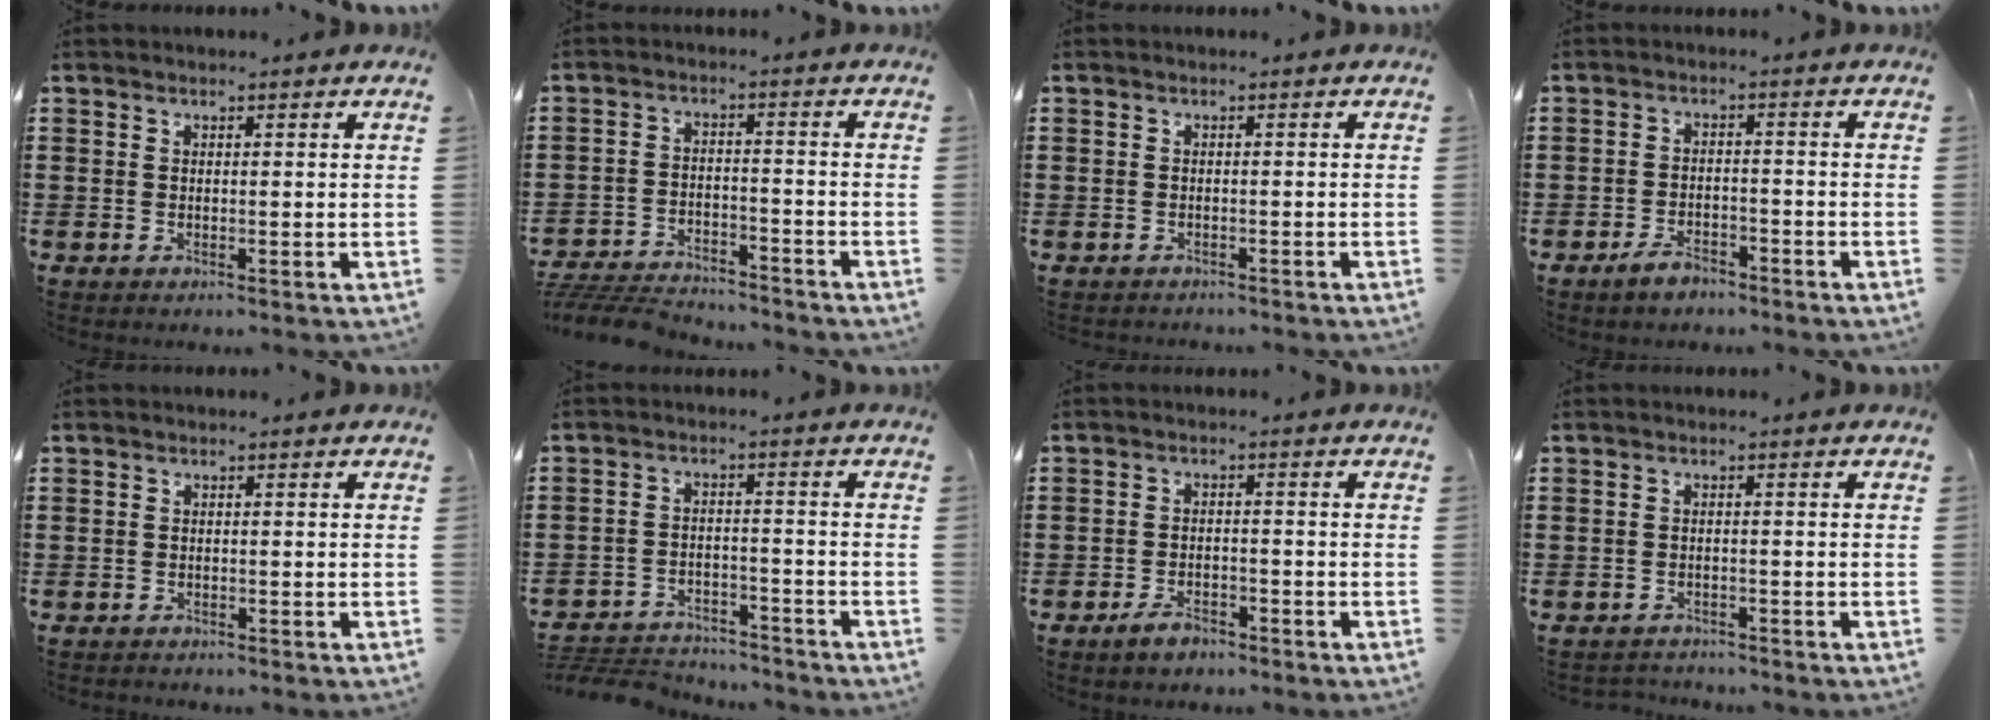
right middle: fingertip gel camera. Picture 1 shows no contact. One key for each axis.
{"total": 5.9, "fx": -5.8, "fy": 0.9, "fz": 1.0, "tx": -0.031, "ty": 0.006, "tz": -0.119}
{"total": 1.1, "fx": -0.9, "fy": 0.5, "fz": -0.2, "tx": 0.002, "ty": 0.006, "tz": -0.022}
{"total": 2.8, "fx": -2.4, "fy": 1.0, "fz": 0.9, "tx": -0.018, "ty": 0.007, "tz": -0.047}
{"total": 0.8, "fx": -0.7, "fy": 0.4, "fz": -0.1, "tx": 0.002, "ty": 0.004, "tz": -0.017}
{"total": 4.9, "fx": -4.7, "fy": 1.0, "fz": 0.4, "tx": -0.013, "ty": 0.009, "tz": -0.101}
{"total": 2.6, "fx": -2.1, "fy": 1.1, "fz": 1.0, "tx": -0.019, "ty": 0.005, "tz": -0.042}
{"total": 1.6, "fx": -1.5, "fy": 0.3, "fz": -0.3, "tx": -0.001, "ty": 0.001, "tz": -0.036}